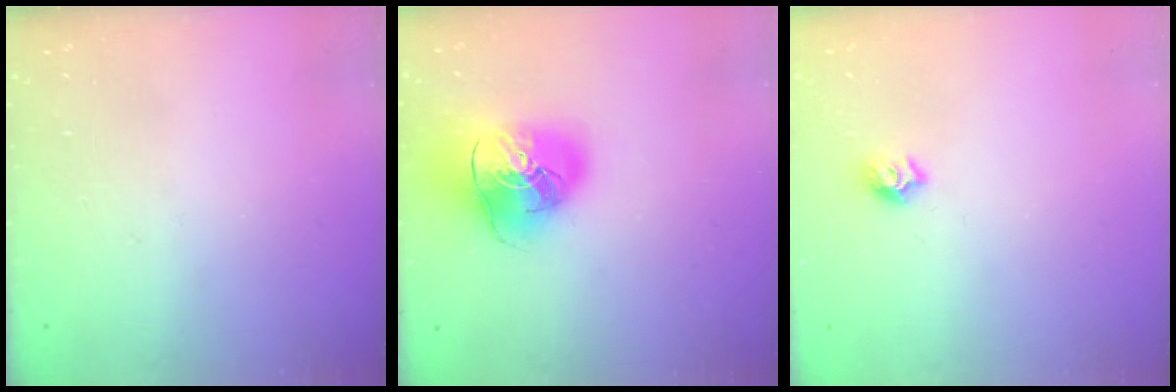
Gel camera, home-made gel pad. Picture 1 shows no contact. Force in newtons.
{"total": 17.1, "press": 16.8, "slide": 2.9}
{"total": 6.7, "press": 6.7, "slide": 0.8}